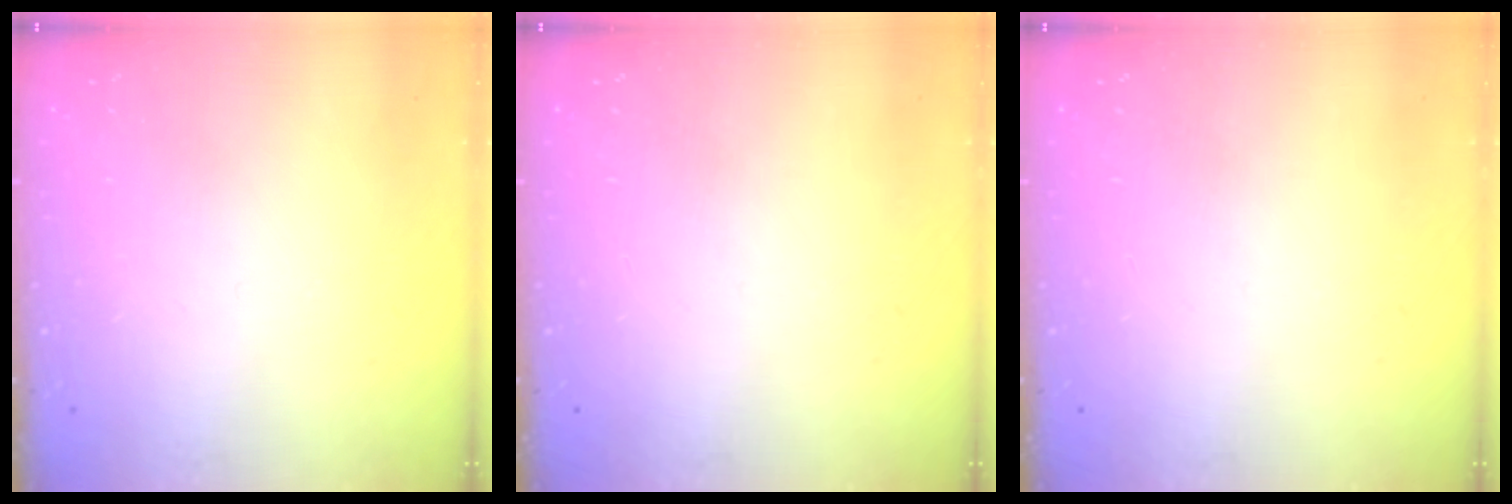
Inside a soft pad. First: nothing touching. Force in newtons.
{"total": 0.0}
{"total": 0.0}